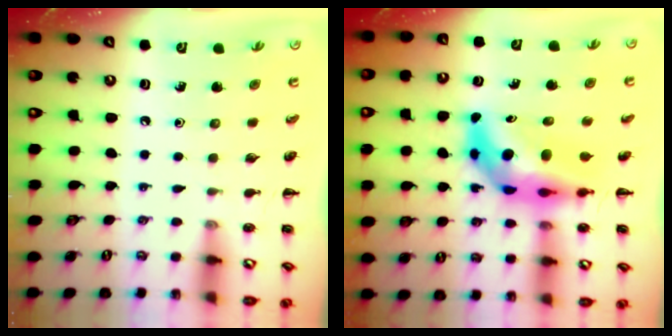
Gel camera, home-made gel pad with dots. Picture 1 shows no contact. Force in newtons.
{"total": 9.5, "press": 9.0, "slide": 3.1}